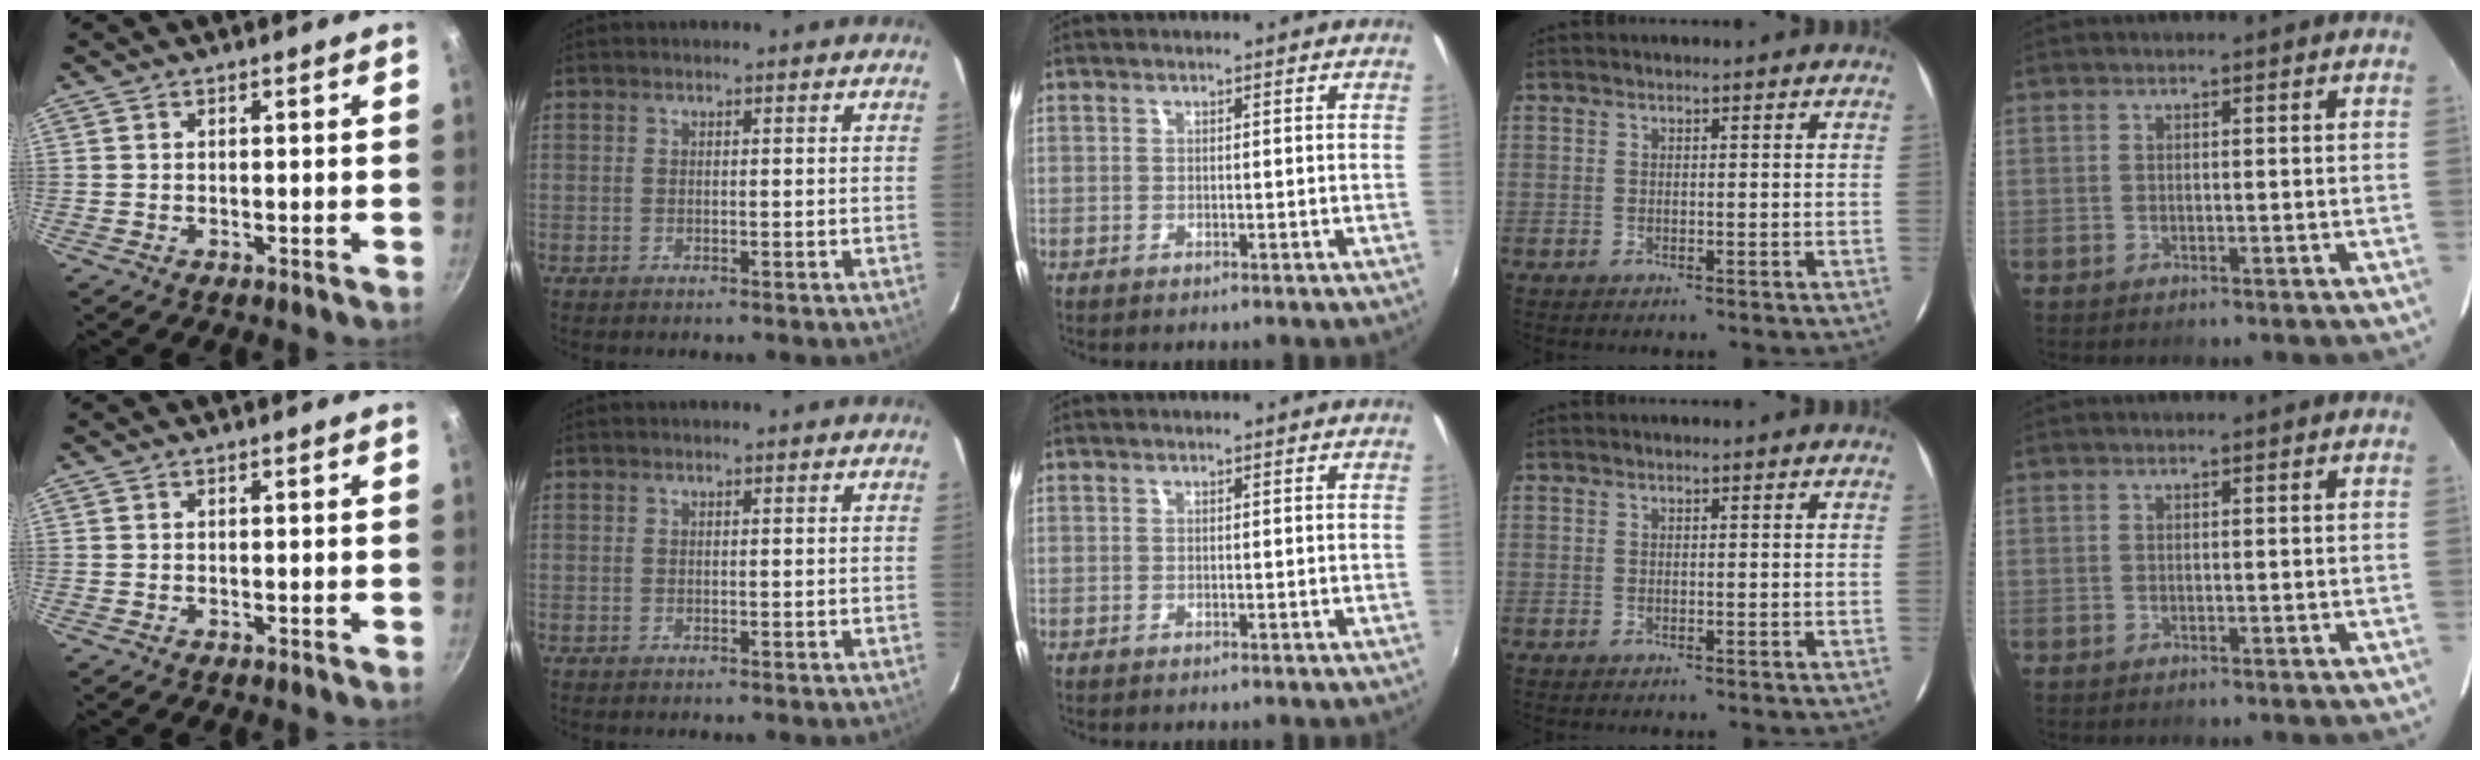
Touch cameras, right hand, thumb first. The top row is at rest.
{}